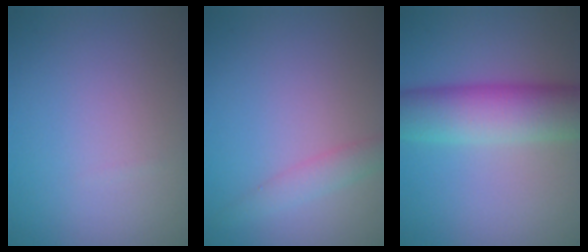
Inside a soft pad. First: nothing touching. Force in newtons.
{"total": 1.9, "press": 1.9, "slide": 0.2}
{"total": 8.7, "press": 8.7, "slide": 0.4}